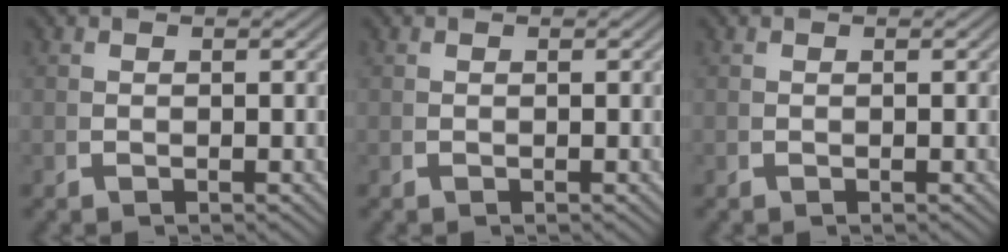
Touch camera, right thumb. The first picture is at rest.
{"total": 0.0}
{"total": 0.0}